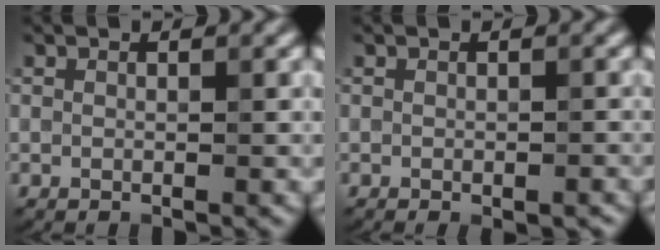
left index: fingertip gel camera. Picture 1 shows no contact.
{"total": 1.0, "force": [-0.7, 0.2, 0.8], "torque": [-0.013, -0.003, -0.006]}